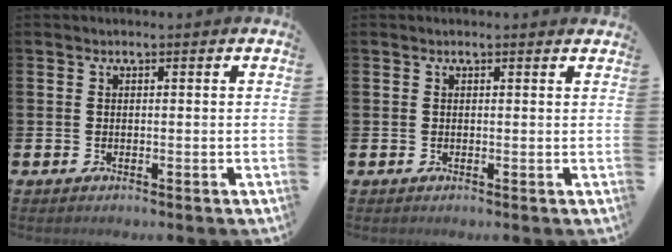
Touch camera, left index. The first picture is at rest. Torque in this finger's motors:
{"motor_torque": [0.60, -0.90, 0.12, -0.01]}